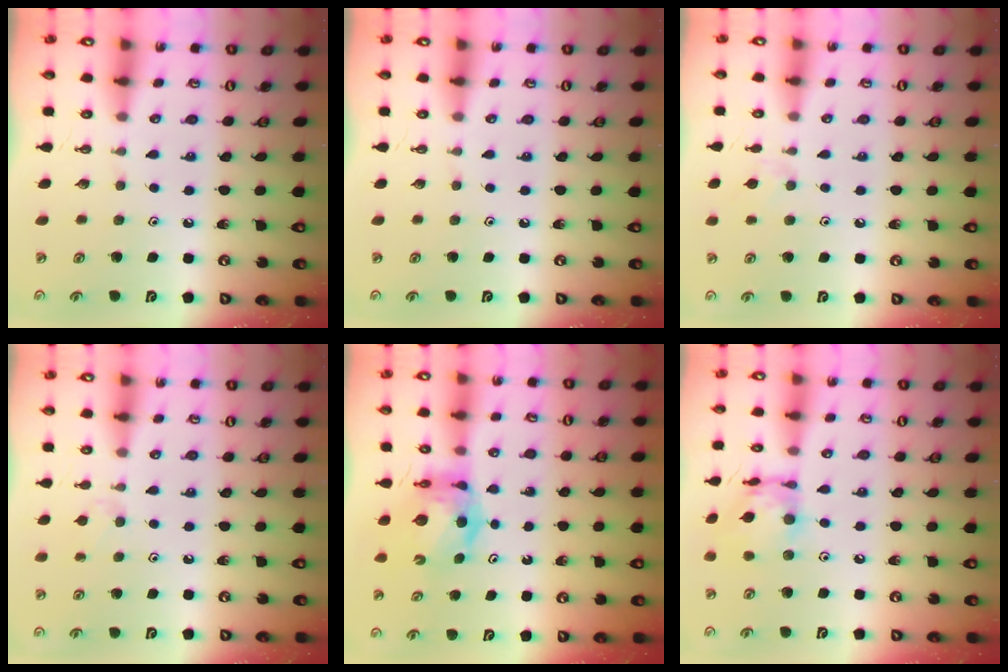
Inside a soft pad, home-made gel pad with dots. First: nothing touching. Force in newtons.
{"total": 0.0}
{"total": 3.9, "press": 3.9, "slide": 0.7}
{"total": 3.5, "press": 3.5, "slide": 0.6}
{"total": 6.6, "press": 6.6, "slide": 0.7}
{"total": 13.1, "press": 13.0, "slide": 1.0}